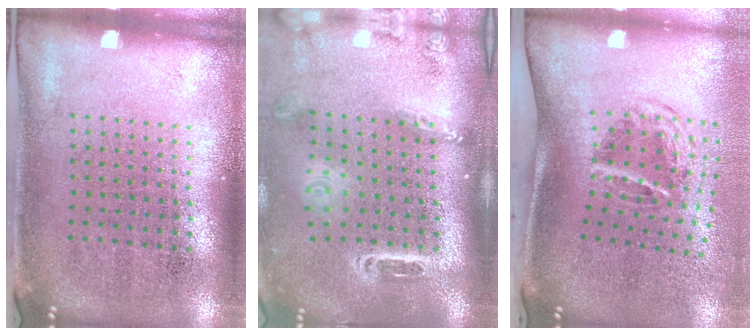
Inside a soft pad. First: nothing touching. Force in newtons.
{"total": 2.6, "press": 1.9, "slide": 1.8}
{"total": 2.1, "press": 1.2, "slide": 1.7}